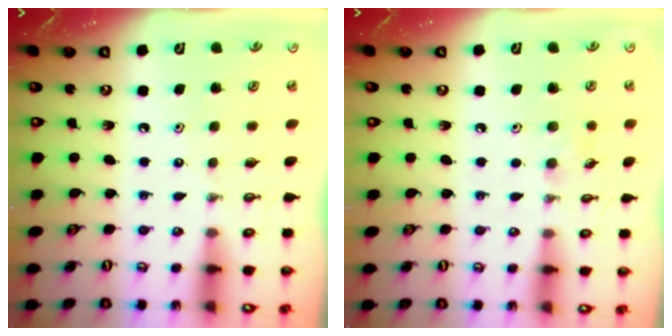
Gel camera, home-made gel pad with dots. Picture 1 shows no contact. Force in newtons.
{"total": 5.7, "press": 5.6, "slide": 1.5}